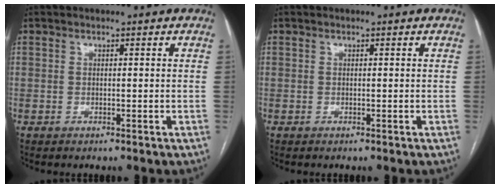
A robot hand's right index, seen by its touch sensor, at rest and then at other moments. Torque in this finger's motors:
{"motor_torque": [0.00, 0.00, 0.01, 0.00]}